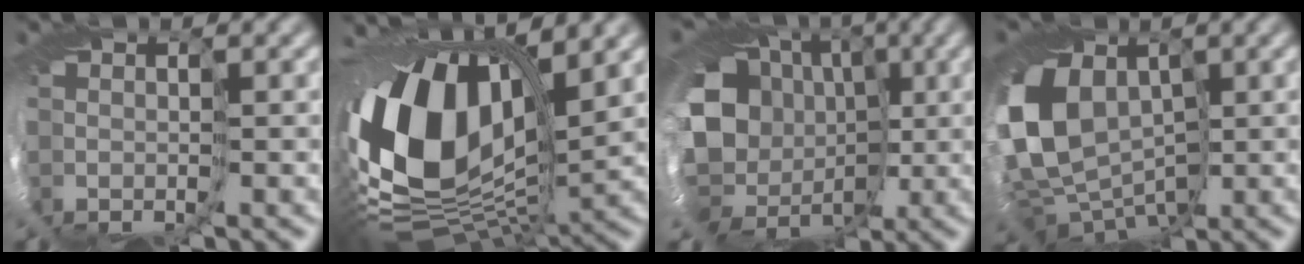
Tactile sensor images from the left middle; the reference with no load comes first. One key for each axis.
{"total": 16.3, "fx": 2.0, "fy": 10.6, "fz": 12.2, "tx": -0.274, "ty": 0.012, "tz": 0.035}
{"total": 17.3, "fx": -0.3, "fy": 15.1, "fz": 8.5, "tx": -0.157, "ty": -0.018, "tz": -0.021}
{"total": 12.2, "fx": 0.6, "fy": 9.6, "fz": 7.4, "tx": -0.181, "ty": -0.014, "tz": 0.021}